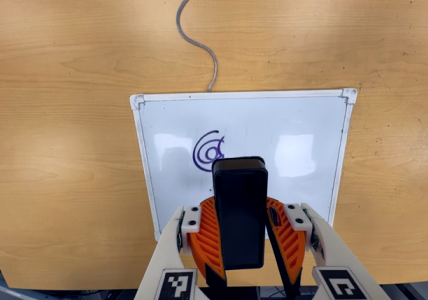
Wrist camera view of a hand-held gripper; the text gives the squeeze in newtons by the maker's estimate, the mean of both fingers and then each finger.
{"total": 9.6, "left": 9.9, "right": 9.2}